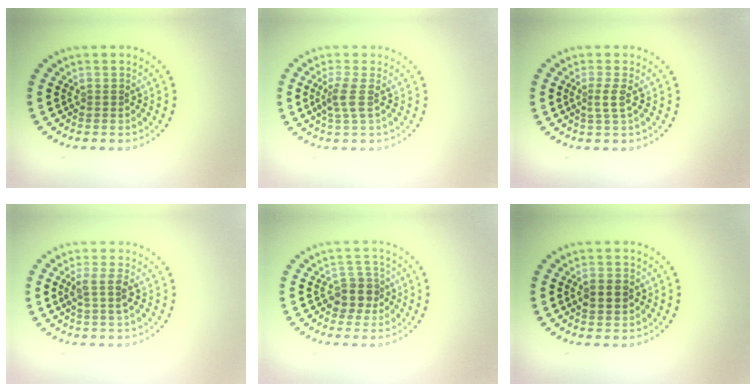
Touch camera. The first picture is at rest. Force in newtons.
{"total": 2.1, "press": 1.6, "slide": 1.3}
{"total": 1.6, "press": 1.1, "slide": 1.1}
{"total": 1.9, "press": 1.5, "slide": 1.1}
{"total": 2.6, "press": 2.3, "slide": 1.3}
{"total": 2.9, "press": 2.9, "slide": 0.0}